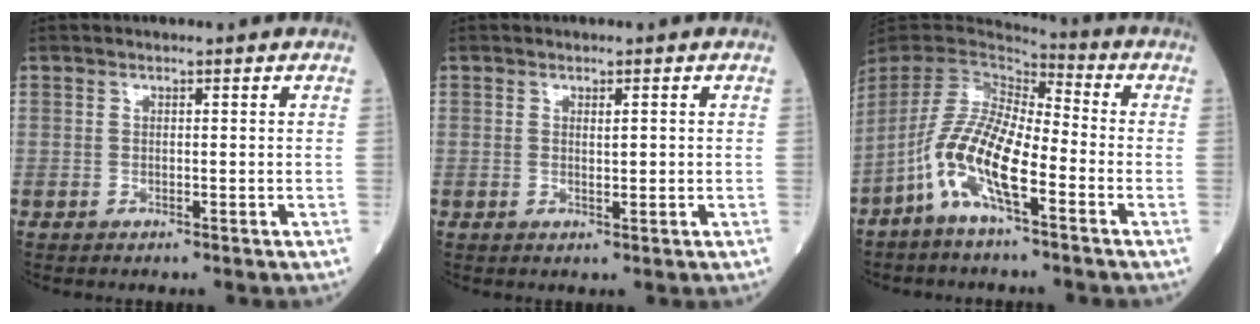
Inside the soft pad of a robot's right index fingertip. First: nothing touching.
{"total": 1.2, "force": [0.2, 0.3, 1.2], "torque": [-0.024, -0.003, 0.005]}
{"total": 12.8, "force": [-5.4, 3.3, 11.1], "torque": [-0.247, 0.001, -0.106]}